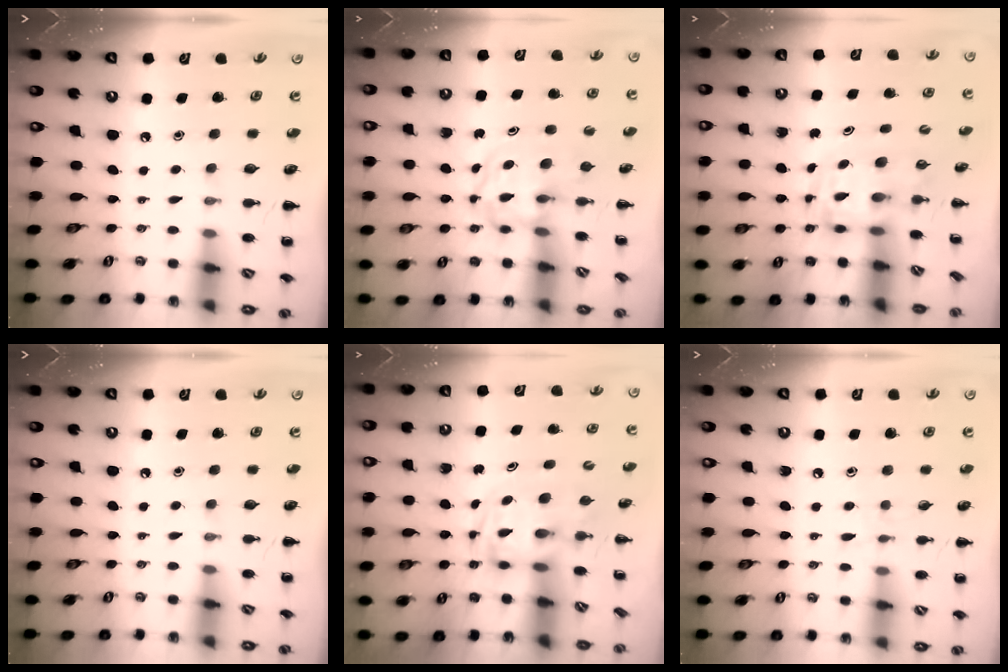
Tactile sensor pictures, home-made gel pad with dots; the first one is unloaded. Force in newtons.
{"total": 3.7, "press": 3.7, "slide": 0.5}
{"total": 3.6, "press": 3.5, "slide": 0.6}
{"total": 0.0}
{"total": 2.8, "press": 2.7, "slide": 0.5}
{"total": 5.2, "press": 4.8, "slide": 2.0}